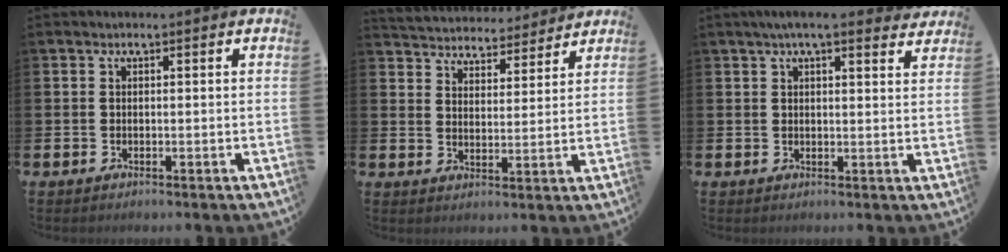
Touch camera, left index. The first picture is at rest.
{"total": 4.7, "force": [4.6, 1.1, -0.3], "torque": [-0.015, -0.037, 0.078]}
{"total": 5.0, "force": [4.2, 0.8, 2.5], "torque": [-0.047, -0.011, 0.073]}